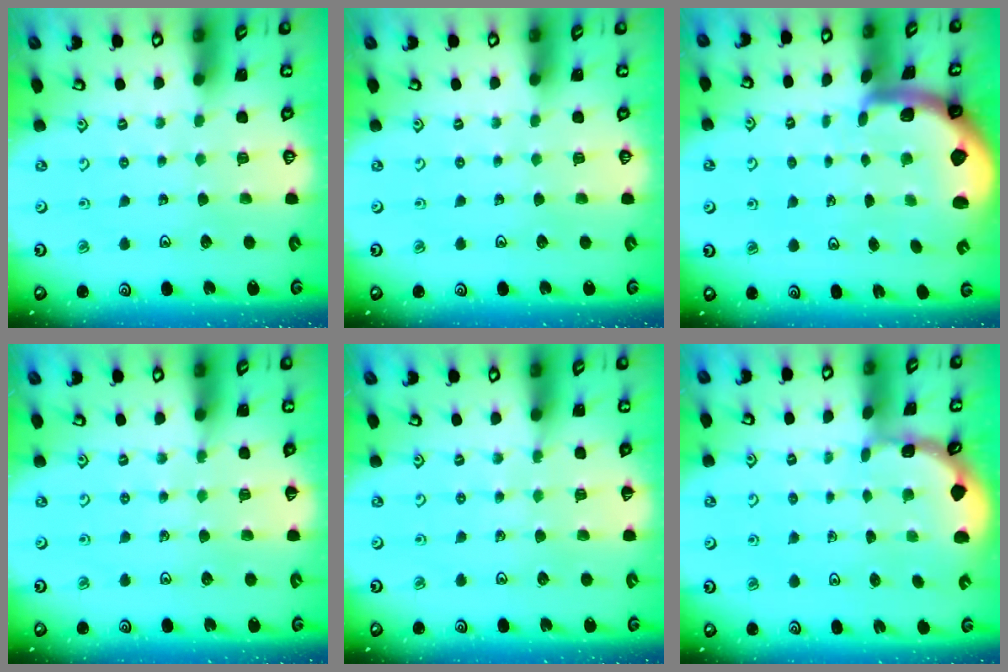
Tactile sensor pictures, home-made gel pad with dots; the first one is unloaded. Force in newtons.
{"total": 0.0}
{"total": 2.4, "press": 2.3, "slide": 0.5}
{"total": 5.1, "press": 4.9, "slide": 1.6}
{"total": 5.1, "press": 4.9, "slide": 1.6}
{"total": 1.6, "press": 1.6, "slide": 0.2}